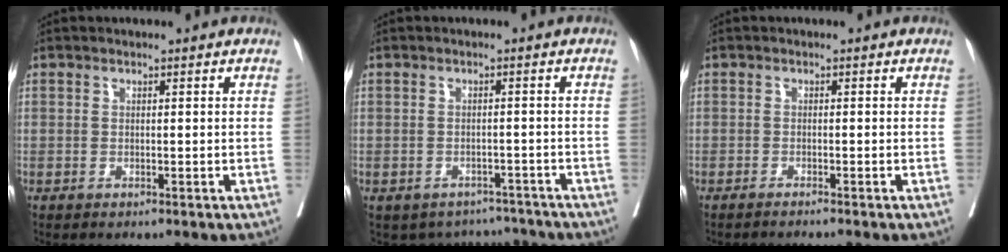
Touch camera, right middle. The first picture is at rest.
{"total": 5.8, "force": [-5.2, 2.6, -0.4], "torque": [0.020, 0.022, -0.064]}
{"total": 2.8, "force": [-2.5, -0.3, 1.3], "torque": [-0.014, 0.001, -0.032]}